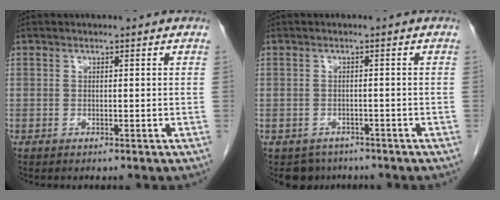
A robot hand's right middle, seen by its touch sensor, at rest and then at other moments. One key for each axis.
{"total": 3.3, "fx": -2.6, "fy": 2.0, "fz": -0.2, "tx": 0.002, "ty": 0.003, "tz": -0.038}